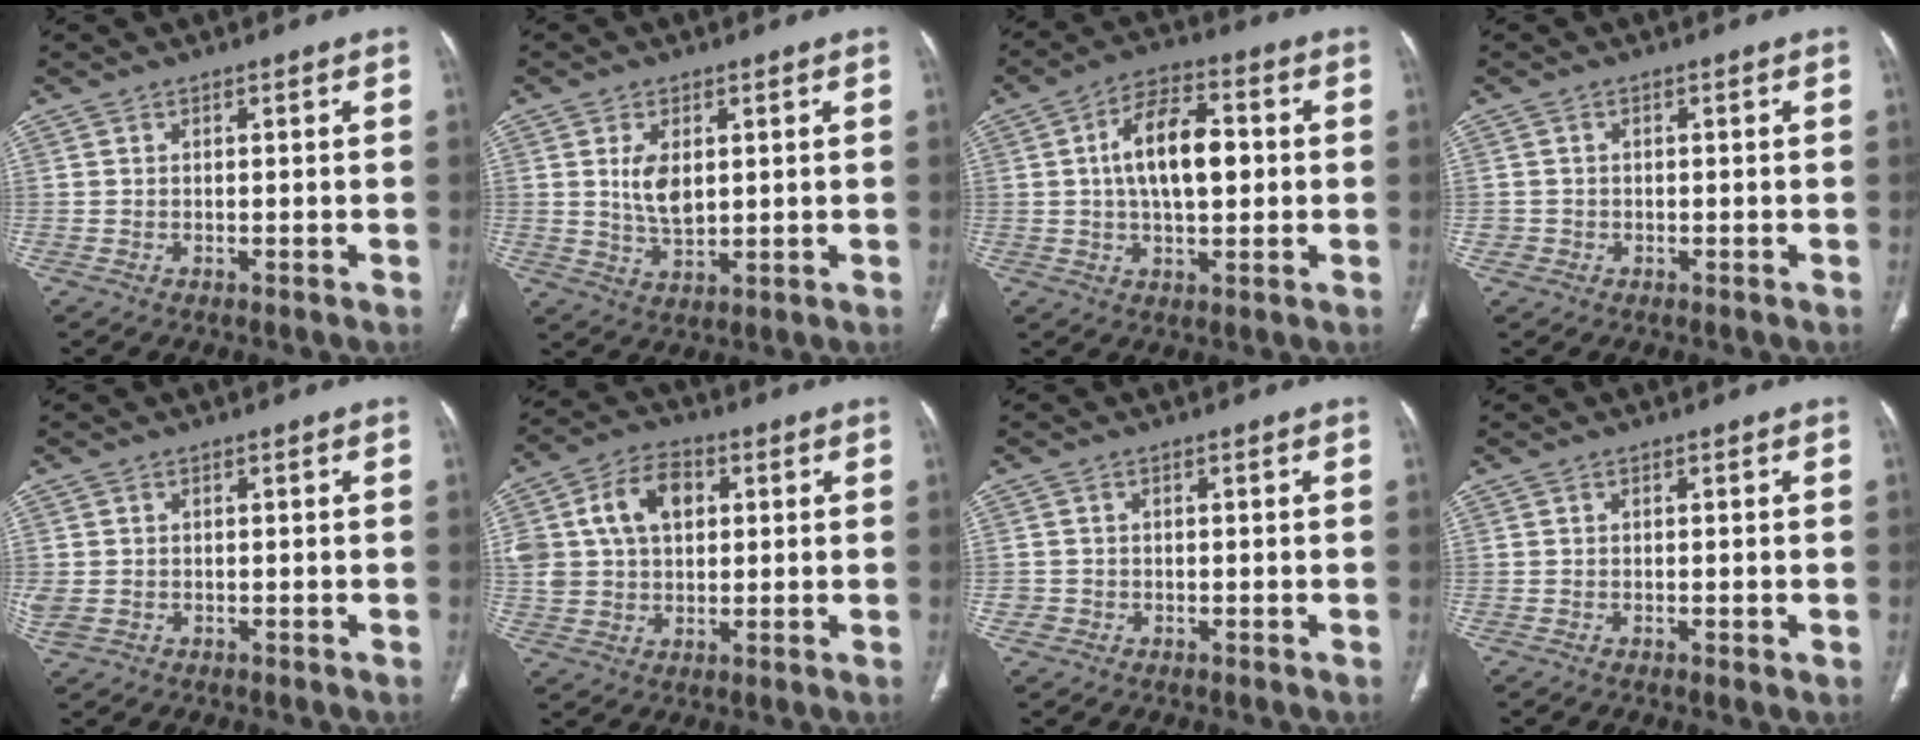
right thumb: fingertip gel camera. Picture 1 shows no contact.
{"total": 6.2, "force": [1.3, 3.5, 5.0], "torque": [-0.083, -0.011, 0.033]}
{"total": 12.2, "force": [1.1, 6.2, 10.5], "torque": [-0.166, 0.014, 0.013]}
{"total": 1.4, "force": [-0.4, 1.3, 0.0], "torque": [0.005, 0.007, -0.008]}
{"total": 3.0, "force": [-0.4, 2.4, 1.7], "torque": [-0.054, 0.002, -0.001]}
{"total": 14.9, "force": [3.6, 10.5, 9.9], "torque": [-0.189, 0.012, 0.065]}
{"total": 1.5, "force": [-0.5, 1.4, 0.1], "torque": [0.005, 0.007, -0.011]}
{"total": 1.2, "force": [-0.3, 0.4, 1.1], "torque": [-0.015, -0.003, -0.003]}